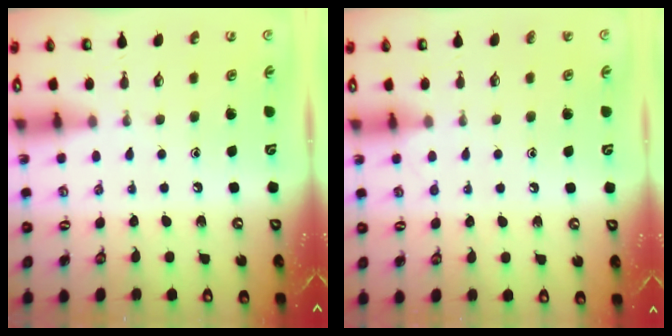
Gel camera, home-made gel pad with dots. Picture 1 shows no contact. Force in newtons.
{"total": 3.0, "press": 3.0, "slide": 0.3}